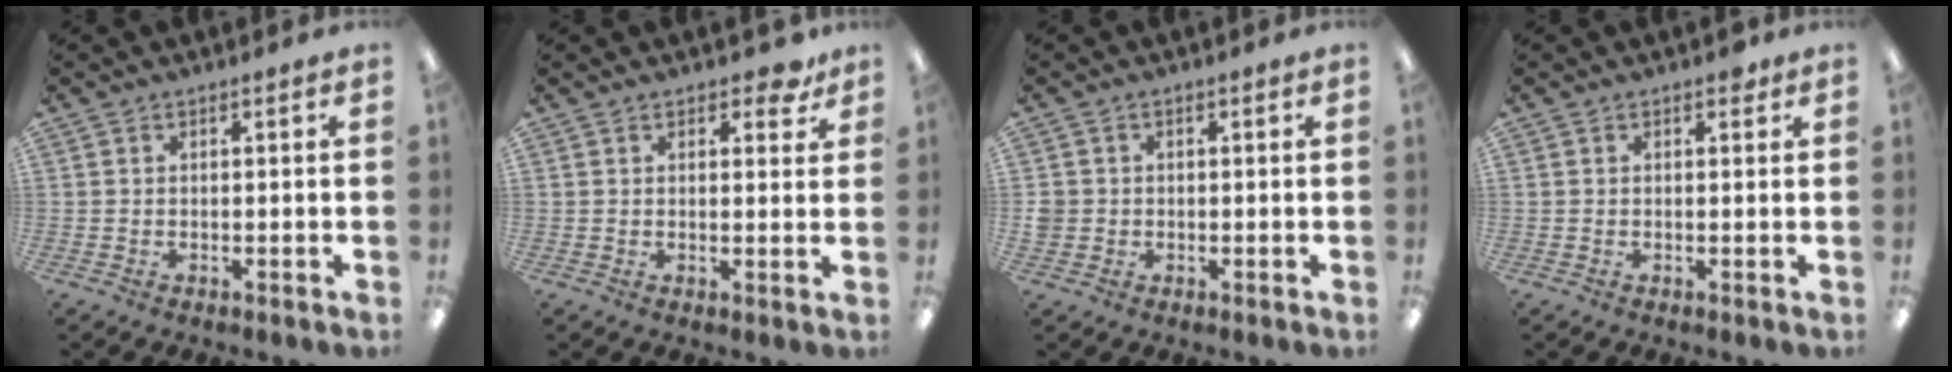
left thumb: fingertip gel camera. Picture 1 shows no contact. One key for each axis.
{"total": 4.1, "fx": 2.6, "fy": 2.1, "fz": 2.3, "tx": -0.019, "ty": -0.006, "tz": 0.040}
{"total": 2.4, "fx": -0.2, "fy": 2.4, "fz": 0.5, "tx": -0.010, "ty": 0.005, "tz": -0.006}
{"total": 1.5, "fx": 0.9, "fy": 0.8, "fz": 0.9, "tx": -0.003, "ty": -0.003, "tz": 0.012}